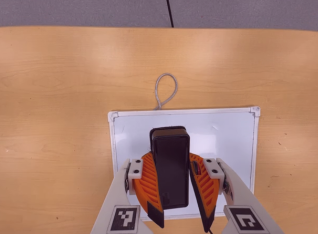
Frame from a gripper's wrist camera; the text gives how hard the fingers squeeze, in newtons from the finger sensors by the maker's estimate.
{"total": 11.0, "left": 10.7, "right": 11.2}